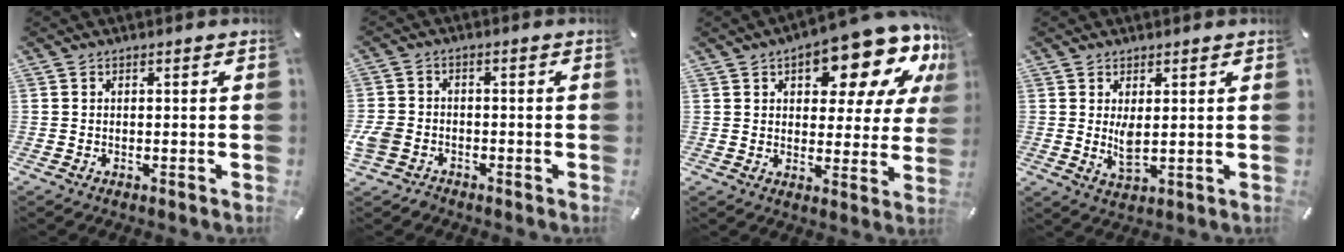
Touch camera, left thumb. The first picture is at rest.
{"total": 4.9, "force": [-2.5, 3.8, 1.6], "torque": [-0.040, 0.013, -0.047]}
{"total": 16.6, "force": [11.3, 6.7, 10.2], "torque": [-0.135, -0.086, 0.185]}
{"total": 4.4, "force": [1.1, 1.6, 3.9], "torque": [-0.069, -0.011, 0.016]}